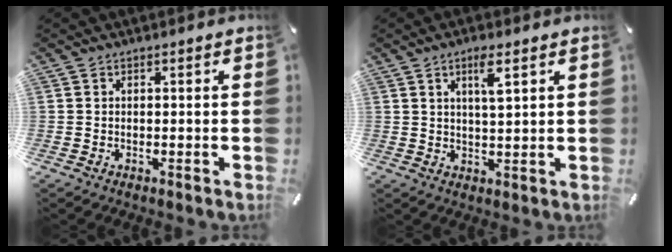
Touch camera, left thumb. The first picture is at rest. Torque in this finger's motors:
{"motor_torque": [0.28, -0.36, 0.07, 0.22, -0.03]}